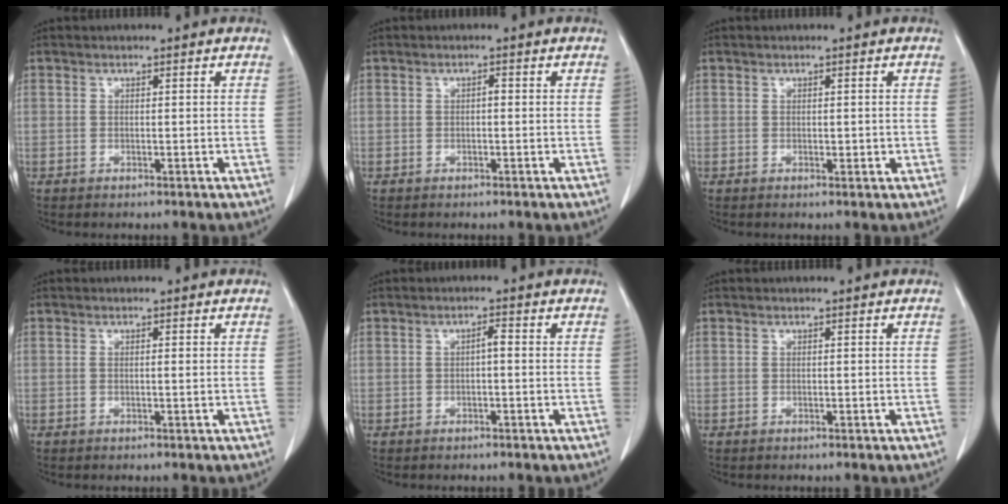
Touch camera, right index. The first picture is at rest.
{"total": 0.7, "force": [-0.1, 0.2, 0.6], "torque": [-0.010, 0.002, -0.002]}
{"total": 0.9, "force": [-0.1, 0.4, 0.9], "torque": [-0.012, -0.001, 0.000]}
{"total": 0.5, "force": [0.0, -0.1, 0.5], "torque": [-0.009, -0.001, -0.001]}
{"total": 1.3, "force": [-0.1, 0.3, 1.3], "torque": [-0.021, 0.004, -0.002]}
{"total": 0.0}